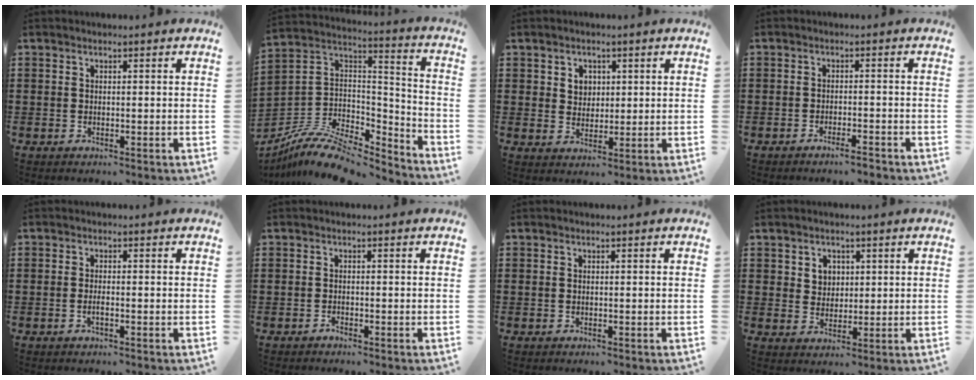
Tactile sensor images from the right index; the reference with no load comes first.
{"total": 10.9, "force": [-8.5, 4.5, 5.2], "torque": [-0.105, 0.018, -0.162]}
{"total": 2.9, "force": [1.3, 2.5, 0.7], "torque": [-0.025, 0.011, 0.022]}
{"total": 1.9, "force": [-1.7, 0.1, 1.0], "torque": [-0.017, 0.002, -0.032]}
{"total": 1.2, "force": [-0.5, 0.2, 1.1], "torque": [-0.020, -0.002, -0.008]}
{"total": 0.7, "force": [-0.7, 0.2, 0.0], "torque": [-0.001, 0.003, -0.016]}
{"total": 0.0}
{"total": 2.9, "force": [1.4, 2.5, 0.6], "torque": [-0.023, 0.011, 0.024]}